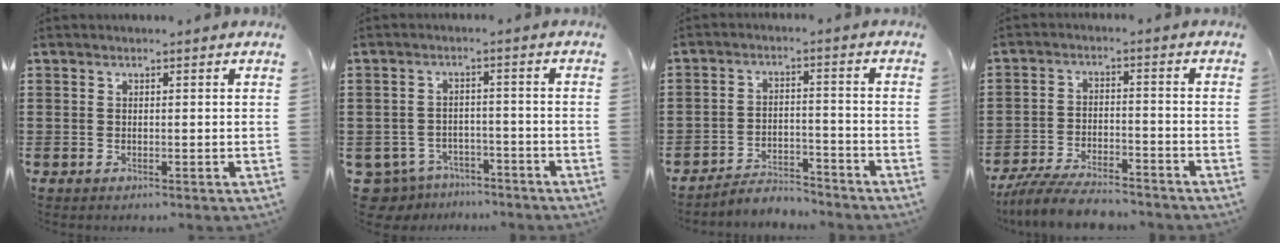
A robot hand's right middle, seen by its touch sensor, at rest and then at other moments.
{"total": 4.3, "force": [-4.1, 1.3, 0.3], "torque": [-0.034, 0.000, -0.092]}
{"total": 4.4, "force": [-4.3, 0.8, 0.1], "torque": [-0.007, 0.008, -0.093]}
{"total": 6.7, "force": [-6.3, 1.0, 2.2], "torque": [-0.050, 0.002, -0.123]}